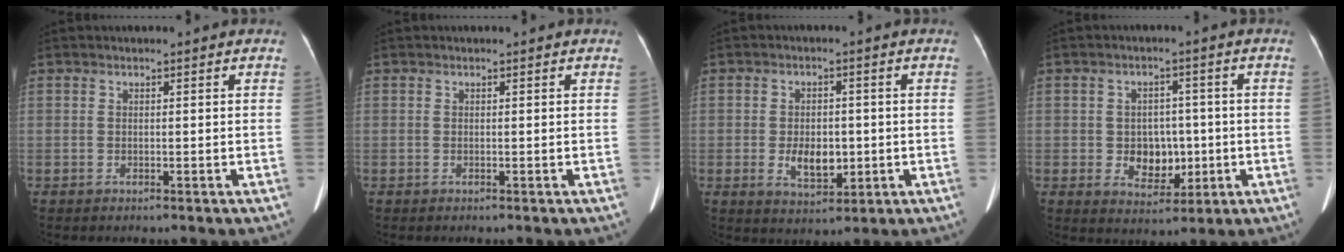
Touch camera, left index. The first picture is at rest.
{"total": 0.0}
{"total": 5.6, "force": [-1.0, 3.3, 4.4], "torque": [-0.080, -0.003, -0.007]}
{"total": 6.2, "force": [-0.8, 4.7, 3.9], "torque": [-0.060, 0.008, -0.003]}